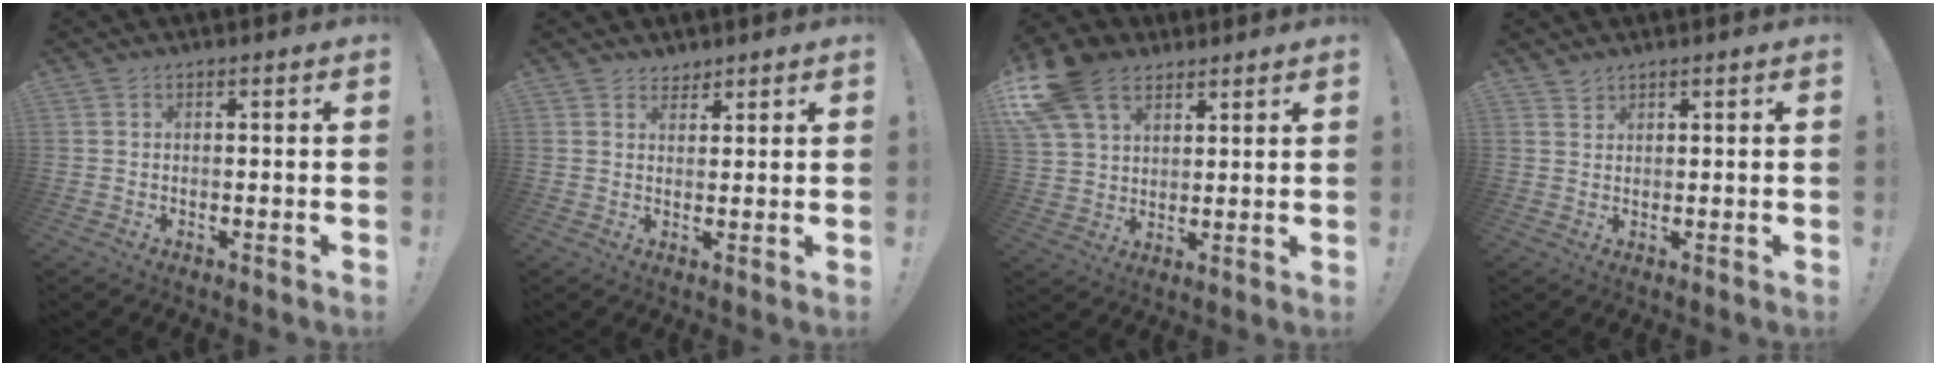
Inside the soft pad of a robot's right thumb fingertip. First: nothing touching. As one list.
[{"total": 2.7, "force": [2.3, 1.4, 0.1], "torque": [0.013, -0.018, 0.041]}, {"total": 15.8, "force": [8.5, 10.8, 7.8], "torque": [-0.160, -0.043, 0.162]}, {"total": 1.8, "force": [1.7, 0.6, 0.2], "torque": [0.010, -0.016, 0.029]}]